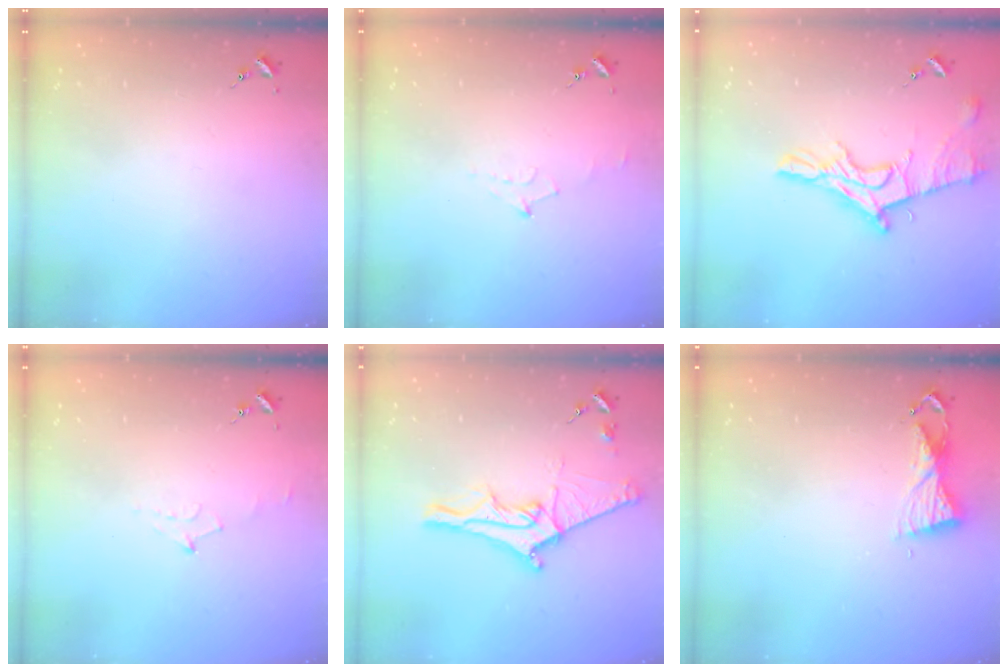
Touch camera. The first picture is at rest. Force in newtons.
{"total": 5.2, "press": 5.2, "slide": 0.6}
{"total": 14.1, "press": 14.1, "slide": 1.3}
{"total": 5.2, "press": 5.2, "slide": 0.6}
{"total": 14.1, "press": 14.1, "slide": 1.1}
{"total": 6.2, "press": 6.1, "slide": 0.6}